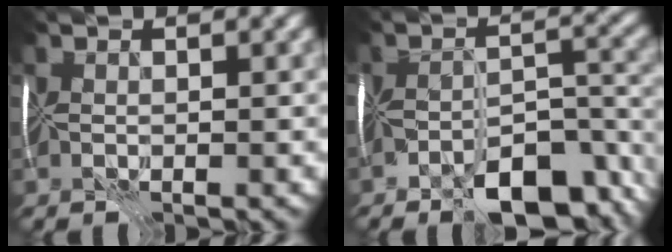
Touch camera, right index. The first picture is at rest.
{"total": 8.7, "force": [-5.9, 3.3, 5.5], "torque": [-0.073, -0.011, -0.096]}